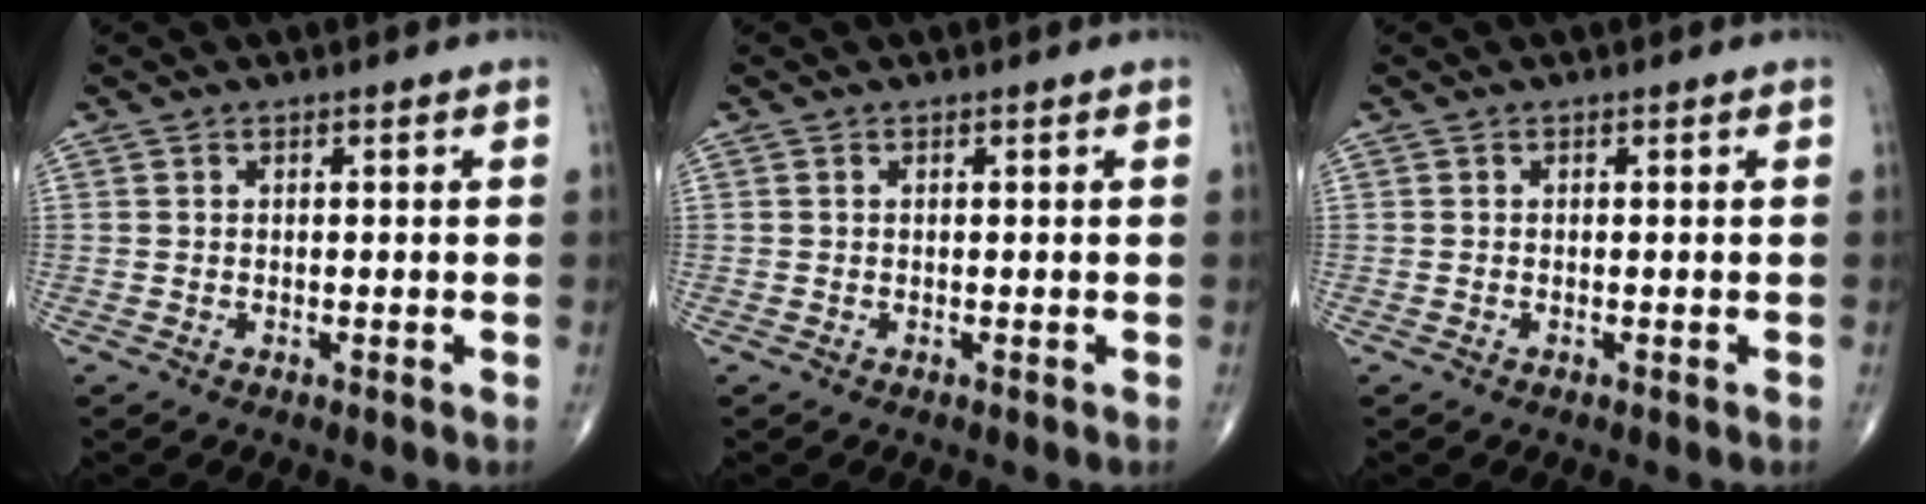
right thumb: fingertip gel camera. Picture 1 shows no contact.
{"total": 0.0}
{"total": 0.0}